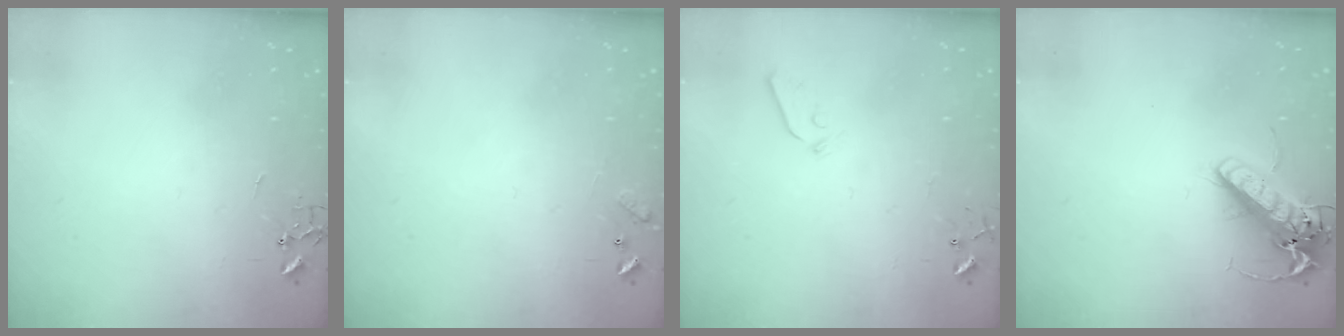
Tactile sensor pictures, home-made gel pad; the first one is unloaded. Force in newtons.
{"total": 6.4, "press": 6.4, "slide": 0.5}
{"total": 3.7, "press": 3.6, "slide": 0.6}
{"total": 15.6, "press": 15.3, "slide": 3.2}